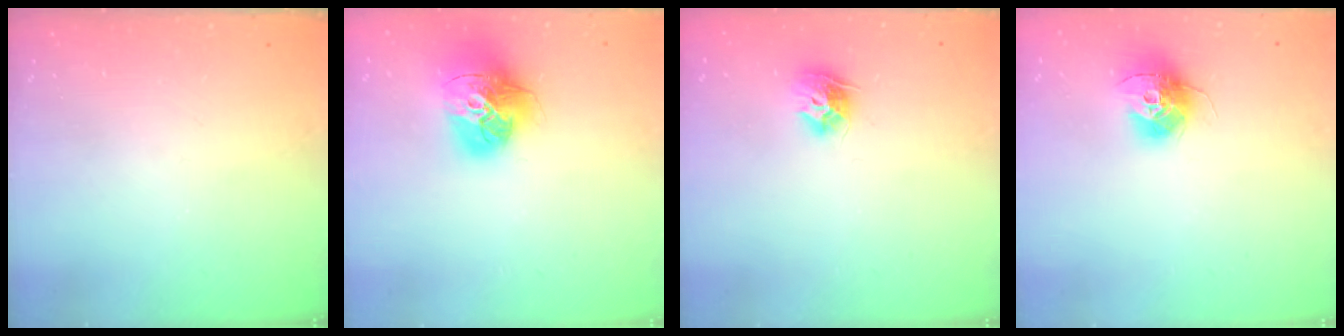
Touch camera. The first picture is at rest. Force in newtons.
{"total": 18.0, "press": 17.9, "slide": 1.9}
{"total": 9.3, "press": 9.3, "slide": 0.2}
{"total": 12.1, "press": 12.1, "slide": 0.8}